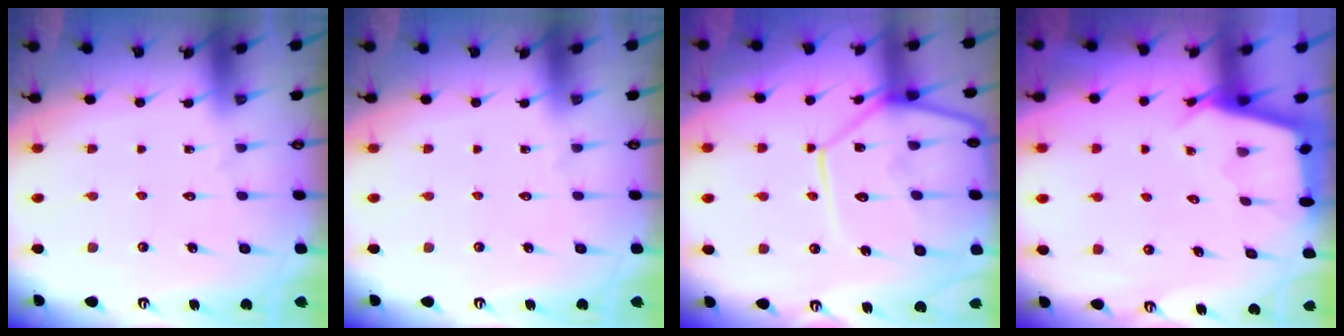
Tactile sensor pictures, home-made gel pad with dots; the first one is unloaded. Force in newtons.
{"total": 0.0}
{"total": 17.1, "press": 17.0, "slide": 2.4}
{"total": 2.6, "press": 2.6, "slide": 0.5}